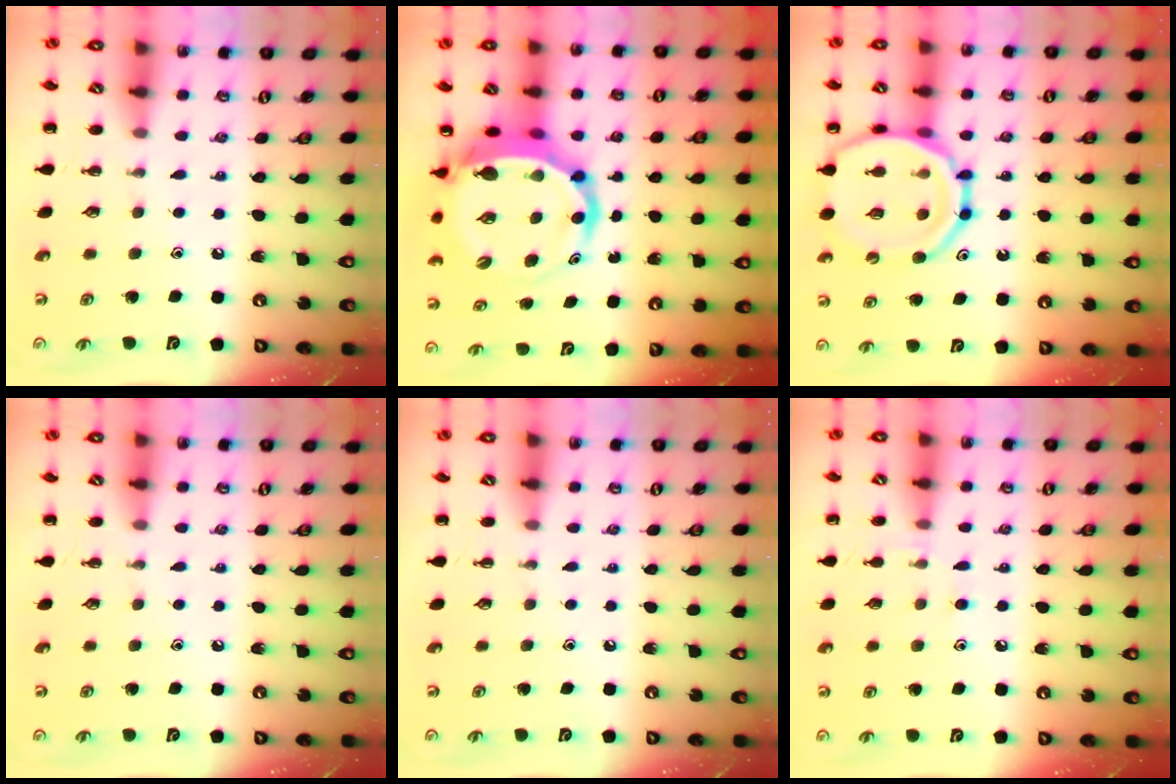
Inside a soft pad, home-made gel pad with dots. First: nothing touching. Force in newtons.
{"total": 9.8, "press": 9.4, "slide": 2.8}
{"total": 18.1, "press": 17.8, "slide": 3.3}
{"total": 0.0}
{"total": 0.0}
{"total": 6.8, "press": 6.4, "slide": 2.3}